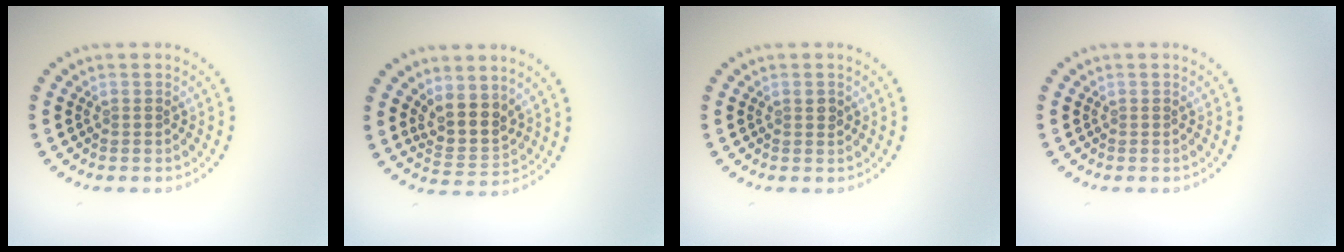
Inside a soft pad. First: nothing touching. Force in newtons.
{"total": 3.4, "press": 2.9, "slide": 1.9}
{"total": 0.8, "press": 0.8, "slide": 0.3}
{"total": 0.0}